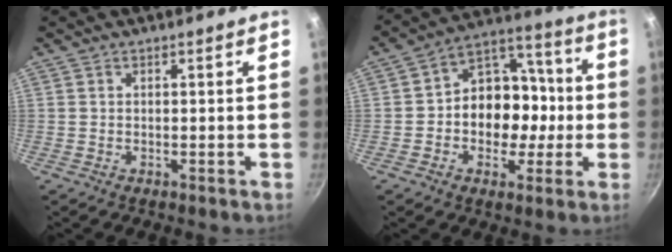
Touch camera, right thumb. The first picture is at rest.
{"total": 14.6, "force": [-1.9, 11.4, 8.9], "torque": [-0.076, 0.043, -0.040]}